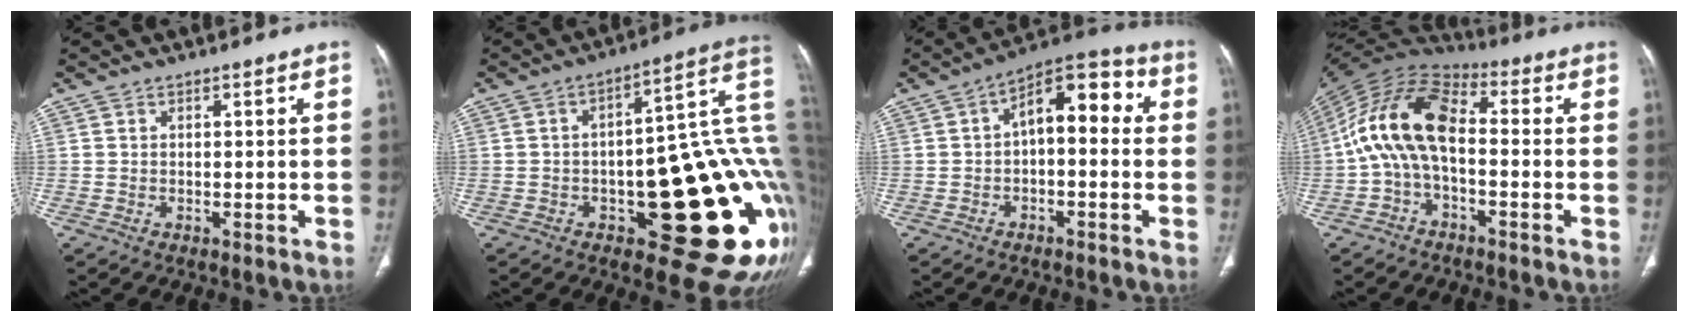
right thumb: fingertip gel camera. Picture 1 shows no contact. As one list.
[{"total": 26.4, "force": [-3.9, 9.4, 24.4], "torque": [-0.243, 0.016, -0.038]}, {"total": 10.8, "force": [0.9, 5.6, 9.2], "torque": [-0.102, 0.042, 0.000]}, {"total": 14.0, "force": [-1.3, 7.5, 11.7], "torque": [-0.216, 0.045, -0.038]}]